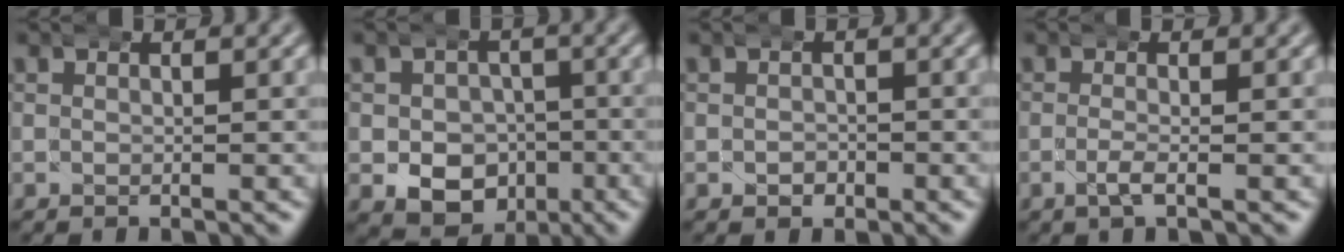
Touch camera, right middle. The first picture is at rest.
{"total": 8.7, "force": [-3.3, 7.4, 3.1], "torque": [-0.049, -0.044, -0.044]}
{"total": 1.2, "force": [-0.6, 1.0, 0.3], "torque": [-0.010, -0.004, -0.006]}
{"total": 1.7, "force": [-1.0, 0.2, 1.3], "torque": [-0.035, -0.008, -0.016]}